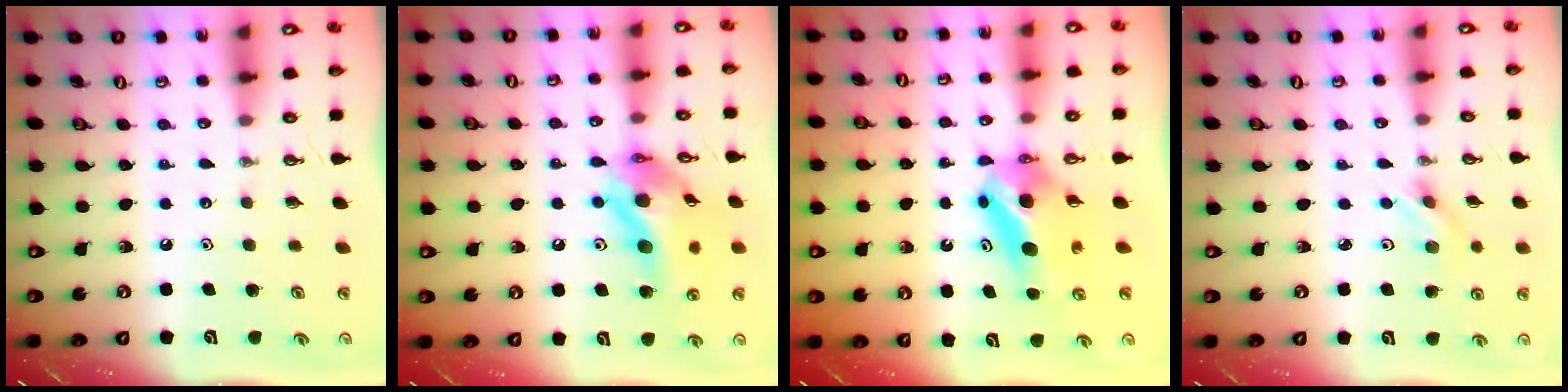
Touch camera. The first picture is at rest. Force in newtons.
{"total": 15.6, "press": 15.5, "slide": 1.7}
{"total": 7.0, "press": 5.9, "slide": 3.7}
{"total": 2.3, "press": 2.1, "slide": 0.8}